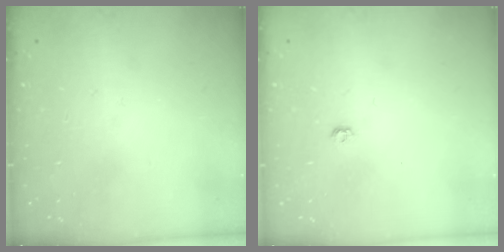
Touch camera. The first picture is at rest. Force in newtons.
{"total": 3.9, "press": 3.8, "slide": 0.5}